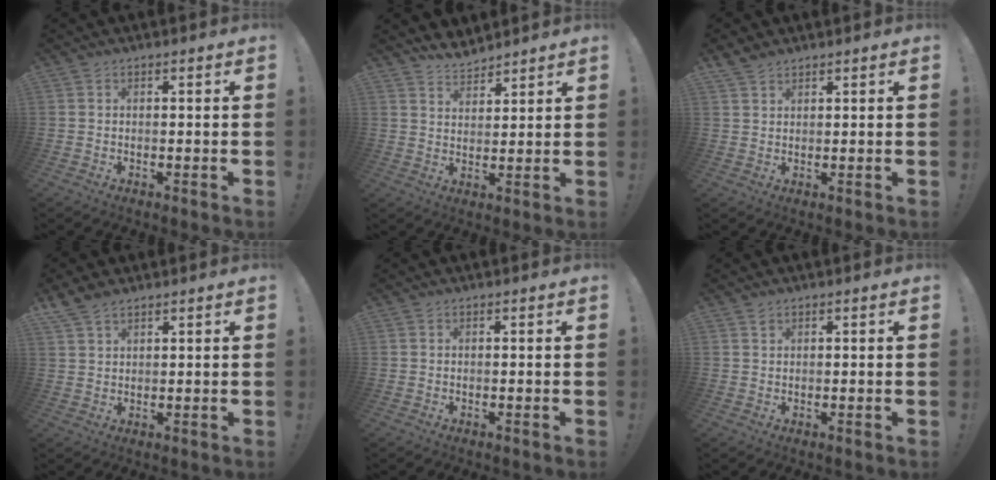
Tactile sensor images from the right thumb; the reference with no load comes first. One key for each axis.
{"total": 6.0, "fx": 5.7, "fy": 1.9, "fz": 0.8, "tx": -0.012, "ty": -0.043, "tz": 0.106}
{"total": 3.3, "fx": 2.8, "fy": 1.4, "fz": 1.0, "tx": -0.017, "ty": -0.016, "tz": 0.054}
{"total": 4.8, "fx": 3.9, "fy": 1.9, "fz": 2.0, "tx": -0.038, "ty": -0.016, "tz": 0.077}
{"total": 0.0}
{"total": 1.0, "fx": 0.7, "fy": 0.6, "fz": 0.1, "tx": 0.004, "ty": -0.003, "tz": 0.013}